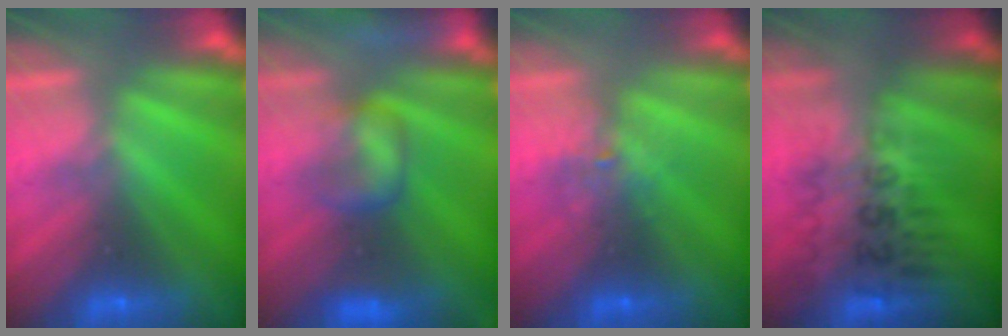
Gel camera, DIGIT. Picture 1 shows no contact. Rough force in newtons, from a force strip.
{"total": 7.5}
{"total": 2.1}
{"total": 2.8}